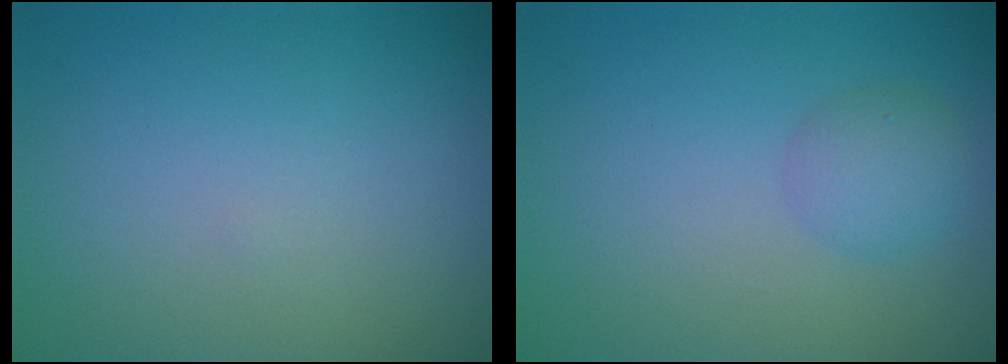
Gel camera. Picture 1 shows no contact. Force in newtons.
{"total": 1.9, "press": 1.9, "slide": 0.0}